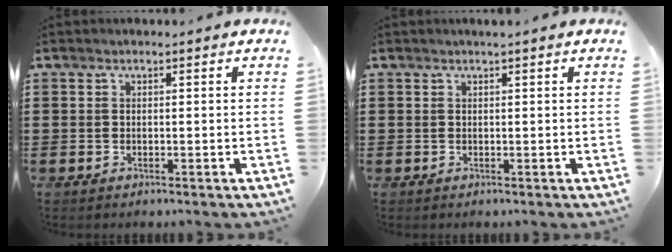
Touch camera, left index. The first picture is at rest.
{"total": 0.6, "force": [0.4, -0.1, 0.4], "torque": [-0.007, -0.001, 0.008]}